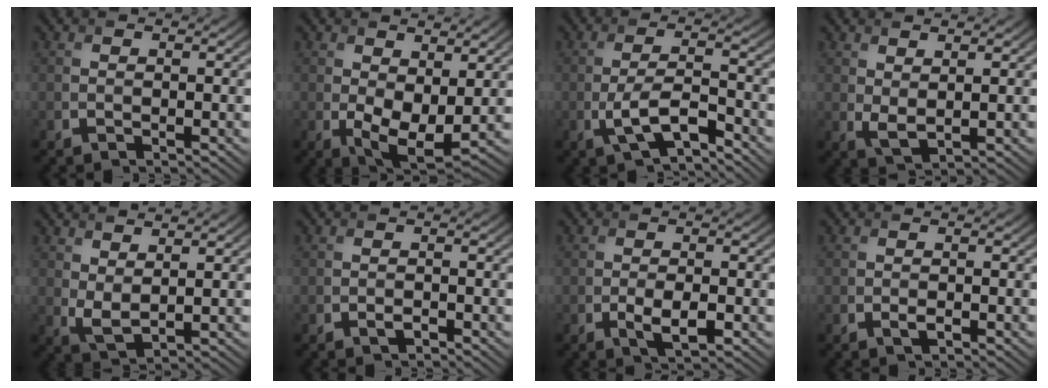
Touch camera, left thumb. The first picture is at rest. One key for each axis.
{"total": 6.4, "fx": 0.5, "fy": 3.7, "fz": 5.2, "tx": -0.104, "ty": -0.020, "tz": 0.018}
{"total": 5.5, "fx": -2.7, "fy": 1.8, "fz": 4.5, "tx": -0.098, "ty": -0.001, "tz": -0.053}
{"total": 2.3, "fx": 1.1, "fy": 1.0, "fz": 1.8, "tx": -0.045, "ty": -0.005, "tz": 0.025}
{"total": 3.2, "fx": 1.7, "fy": 1.4, "fz": 2.4, "tx": -0.058, "ty": -0.004, "tz": 0.038}
{"total": 1.1, "fx": -0.7, "fy": 0.5, "fz": 0.6, "tx": -0.009, "ty": -0.001, "tz": -0.012}
{"total": 3.4, "fx": -1.2, "fy": 1.4, "fz": 2.9, "tx": -0.059, "ty": -0.010, "tz": -0.019}
{"total": 1.2, "fx": -0.6, "fy": 0.5, "fz": 0.8, "tx": -0.015, "ty": -0.003, "tz": -0.009}